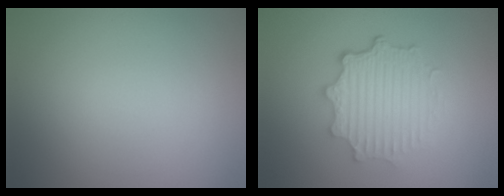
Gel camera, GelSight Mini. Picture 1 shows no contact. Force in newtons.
{"total": 5.0, "press": 3.8, "slide": 3.2}